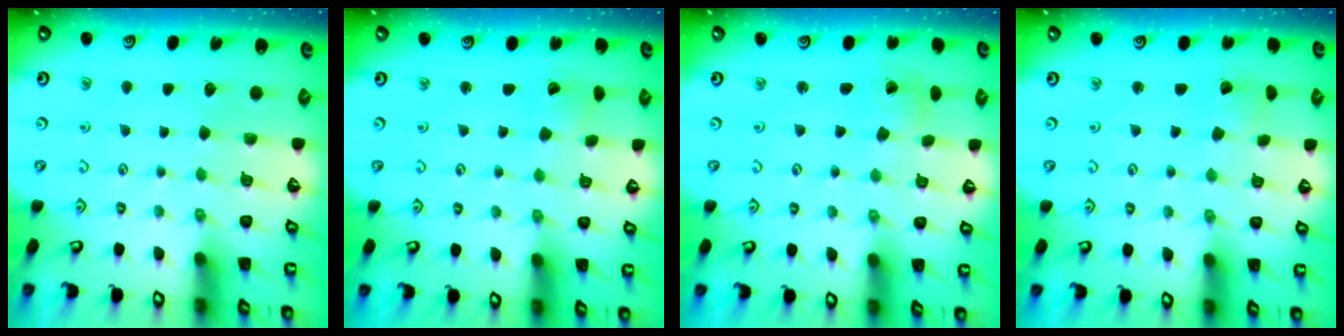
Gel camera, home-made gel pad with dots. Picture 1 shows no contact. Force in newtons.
{"total": 0.0}
{"total": 2.1, "press": 2.1, "slide": 0.1}
{"total": 2.4, "press": 2.4, "slide": 0.2}